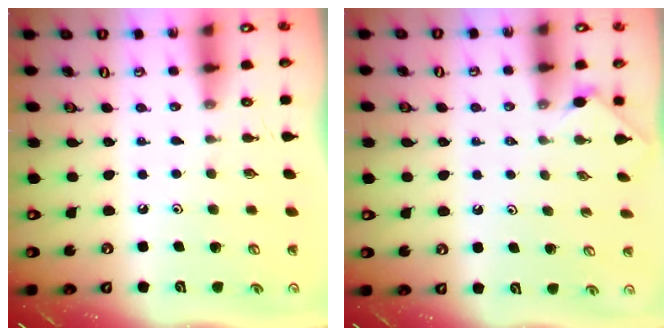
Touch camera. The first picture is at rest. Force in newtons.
{"total": 0.7, "press": 0.6, "slide": 0.2}